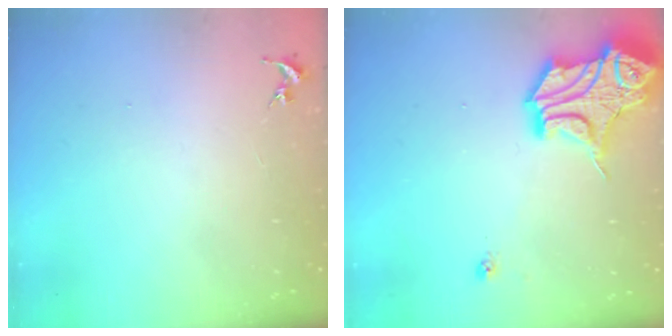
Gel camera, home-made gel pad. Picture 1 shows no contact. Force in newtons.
{"total": 17.8, "press": 17.7, "slide": 2.0}